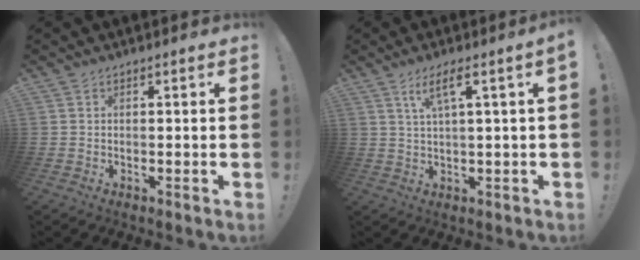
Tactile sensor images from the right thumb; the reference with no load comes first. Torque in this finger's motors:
{"motor_torque": [0.01, 0.01, 0.06, 0.05, 0.21]}